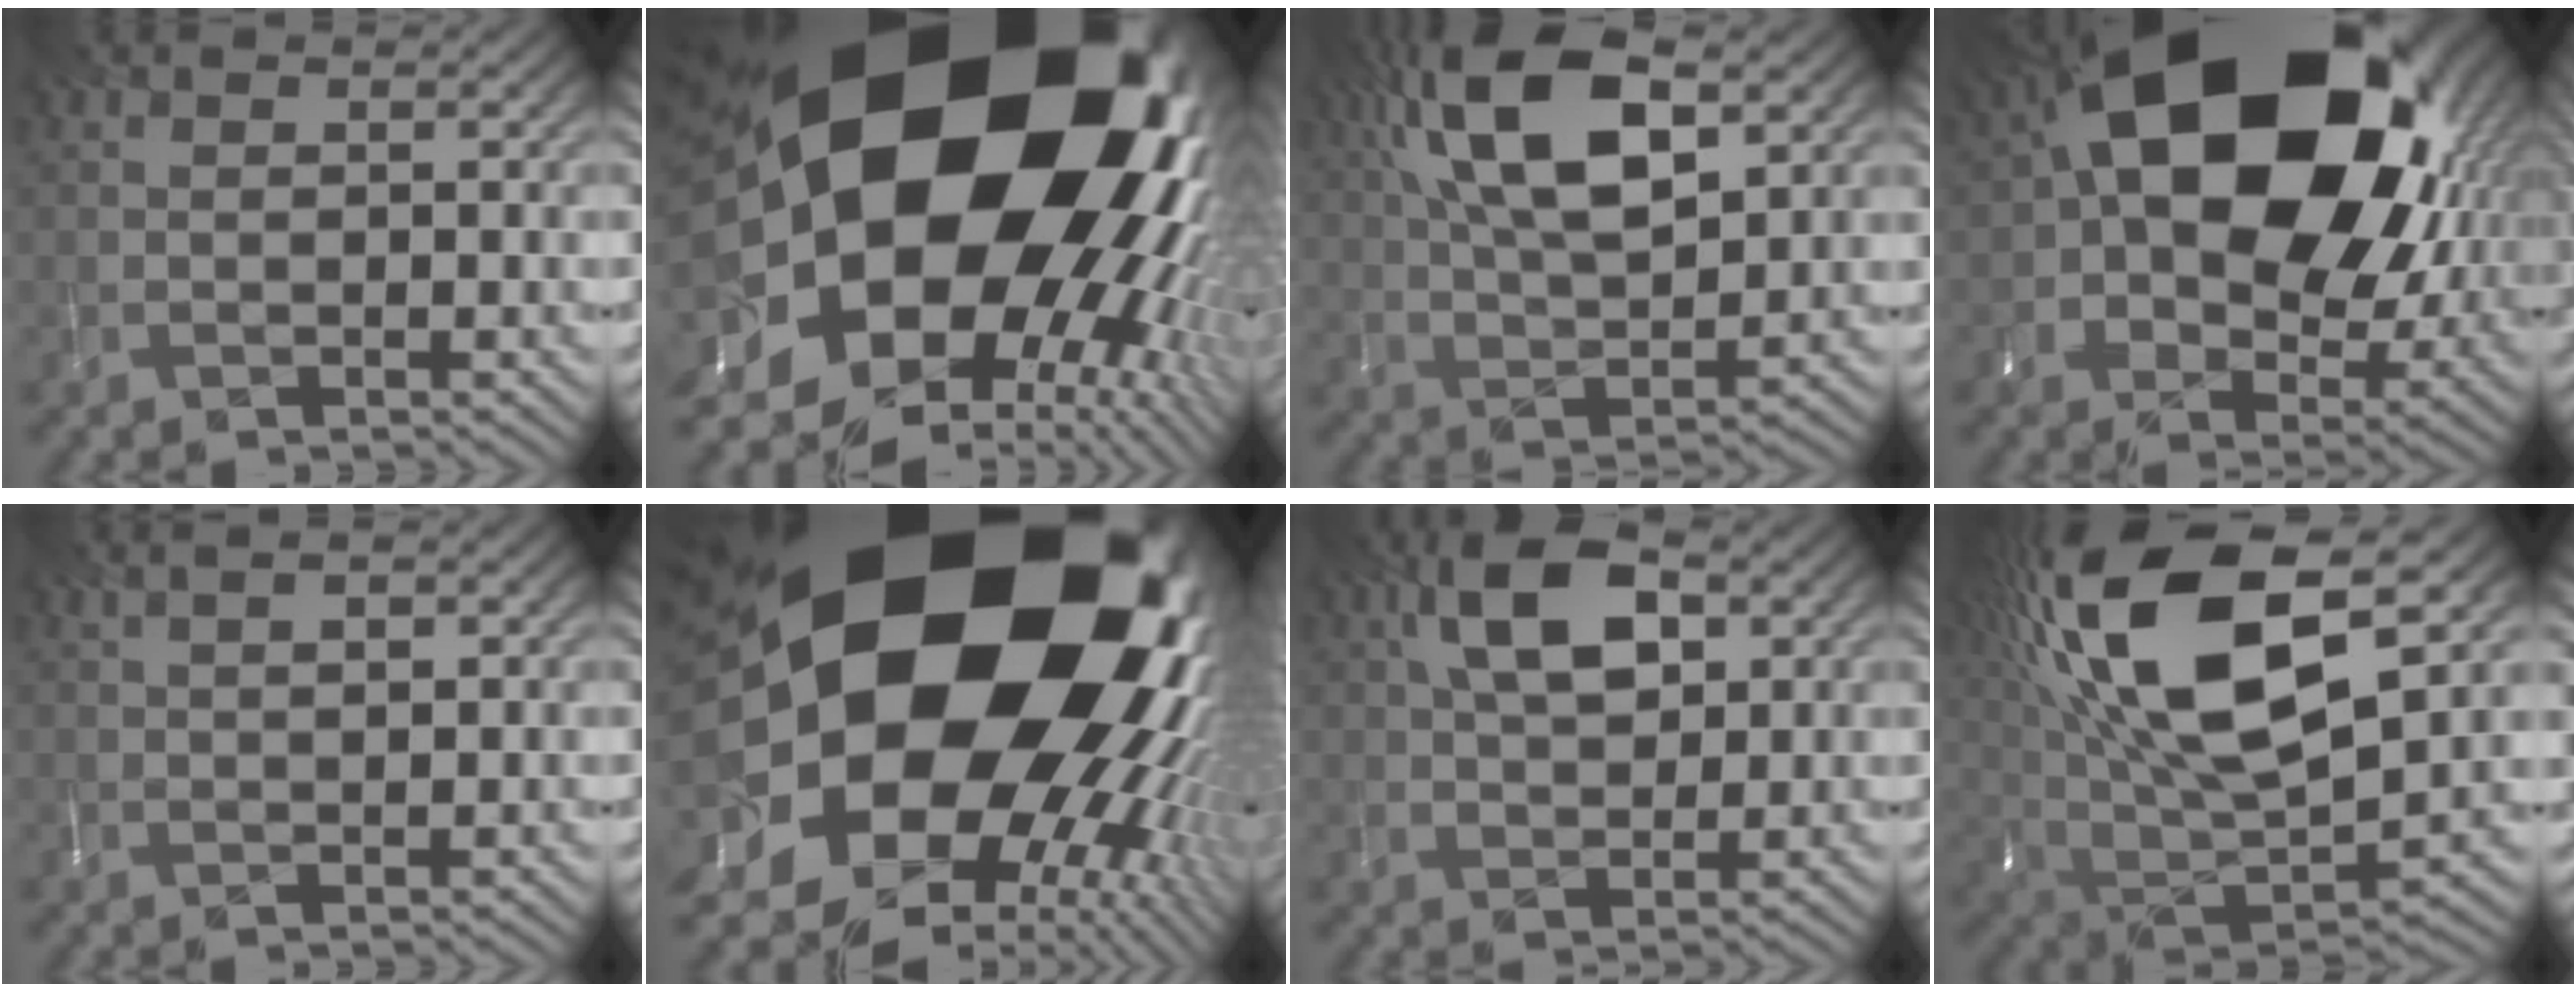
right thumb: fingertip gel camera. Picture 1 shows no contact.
{"total": 25.0, "force": [2.1, 18.9, 16.2], "torque": [-0.262, -0.081, 0.017]}
{"total": 14.1, "force": [5.7, 6.2, 11.3], "torque": [-0.238, 0.014, 0.104]}
{"total": 22.0, "force": [5.4, 14.7, 15.4], "torque": [-0.276, 0.000, 0.109]}
{"total": 2.8, "force": [1.4, 0.7, 2.3], "torque": [-0.039, -0.001, 0.025]}
{"total": 25.3, "force": [4.5, 19.5, 15.4], "torque": [-0.280, -0.092, 0.069]}
{"total": 8.5, "force": [2.9, 4.6, 6.6], "torque": [-0.135, 0.012, 0.045]}
{"total": 20.6, "force": [8.1, 9.5, 16.4], "torque": [-0.372, 0.037, 0.147]}